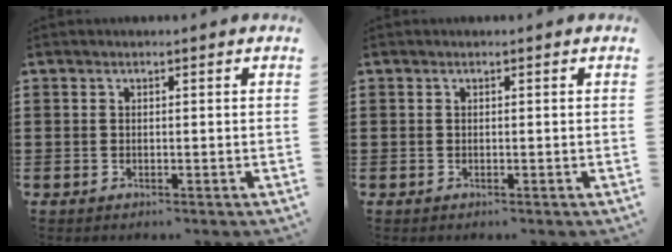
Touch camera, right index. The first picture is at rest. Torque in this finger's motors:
{"motor_torque": [0.07, 0.02, 0.00, 0.00]}